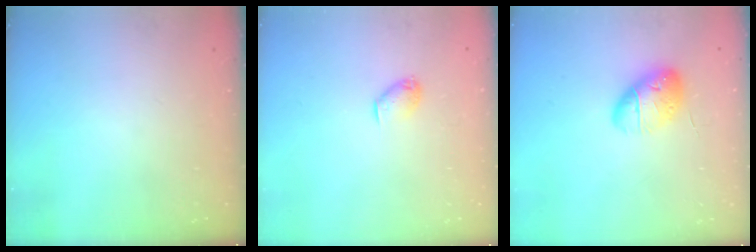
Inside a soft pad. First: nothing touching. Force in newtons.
{"total": 5.9, "press": 5.9, "slide": 0.7}
{"total": 12.9, "press": 12.6, "slide": 2.8}